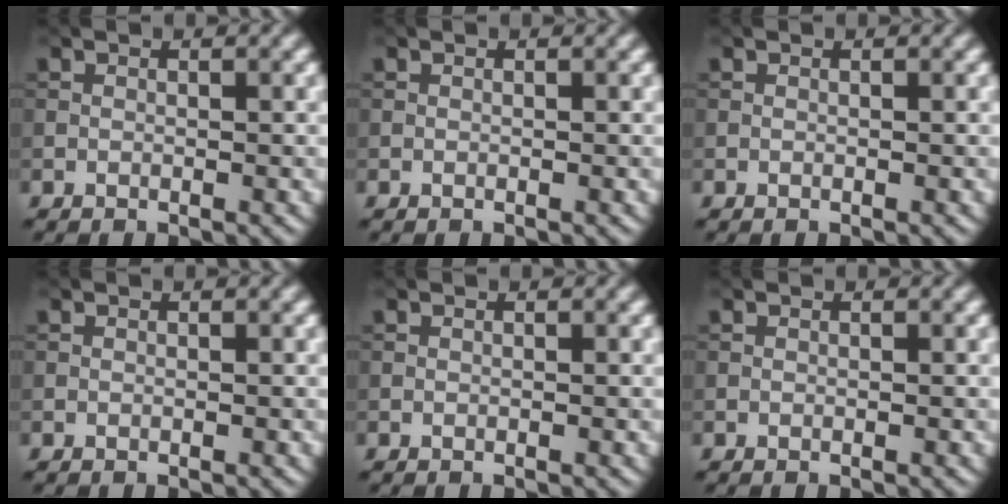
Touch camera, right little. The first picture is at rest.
{"total": 0.0}
{"total": 0.0}
{"total": 0.0}
{"total": 0.0}
{"total": 0.0}